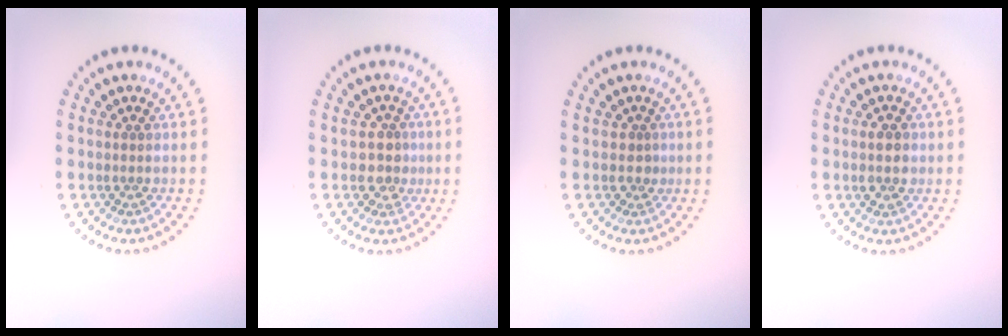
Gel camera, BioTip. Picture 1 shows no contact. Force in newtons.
{"total": 2.2, "press": 1.9, "slide": 1.1}
{"total": 1.0, "press": 0.7, "slide": 0.7}
{"total": 2.4, "press": 2.4, "slide": 0.2}